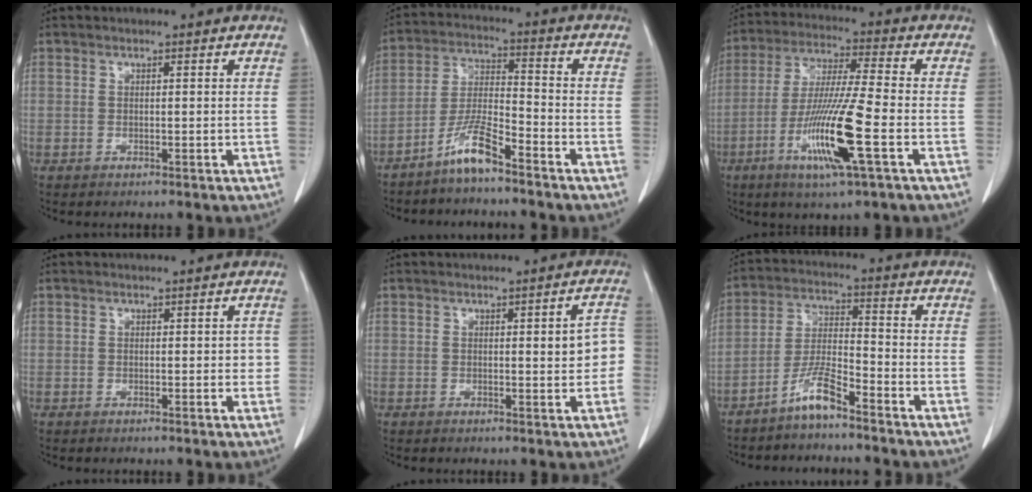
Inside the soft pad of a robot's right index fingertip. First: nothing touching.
{"total": 7.1, "force": [-5.4, 0.6, 4.6], "torque": [-0.099, -0.009, -0.107]}
{"total": 13.9, "force": [-5.0, -0.2, 13.0], "torque": [-0.258, -0.021, -0.096]}
{"total": 1.6, "force": [0.0, 1.0, 1.2], "torque": [-0.009, 0.012, 0.001]}
{"total": 4.5, "force": [0.0, 1.1, 4.3], "torque": [-0.043, 0.011, -0.003]}
{"total": 6.1, "force": [-4.8, 0.4, 3.8], "torque": [-0.082, -0.007, -0.095]}